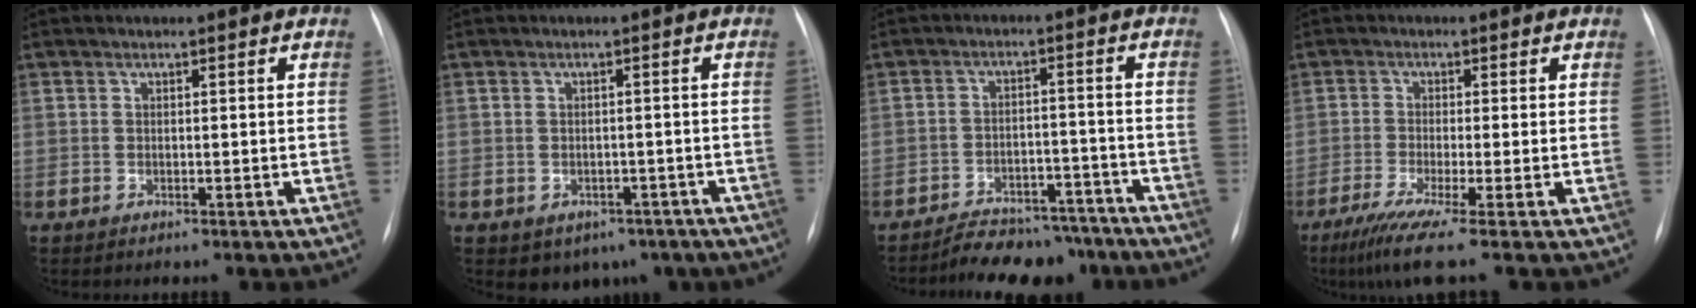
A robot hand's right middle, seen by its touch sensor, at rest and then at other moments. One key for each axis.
{"total": 6.2, "fx": -3.8, "fy": 4.5, "fz": 2.0, "tx": -0.019, "ty": 0.013, "tz": -0.037}
{"total": 11.5, "fx": -10.3, "fy": 4.5, "fz": 2.6, "tx": -0.025, "ty": 0.017, "tz": -0.141}
{"total": 6.2, "fx": -4.2, "fy": -0.9, "fz": 4.5, "tx": -0.081, "ty": -0.023, "tz": -0.079}